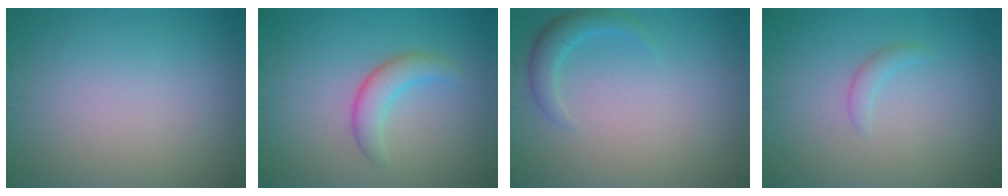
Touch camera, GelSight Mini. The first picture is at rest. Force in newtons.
{"total": 2.7, "press": 2.7, "slide": 0.1}
{"total": 2.1, "press": 2.1, "slide": 0.2}
{"total": 1.0, "press": 1.0, "slide": 0.1}